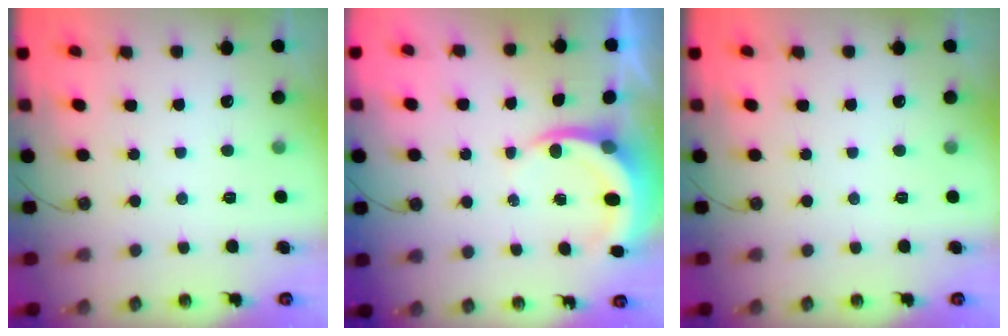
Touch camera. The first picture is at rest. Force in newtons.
{"total": 4.9, "press": 4.9, "slide": 0.4}
{"total": 0.0}